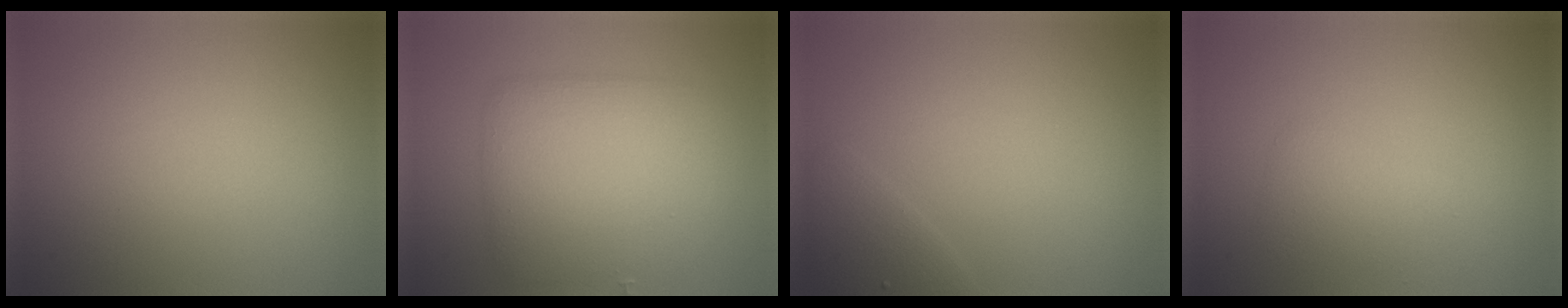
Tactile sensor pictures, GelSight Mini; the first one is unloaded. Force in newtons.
{"total": 6.2, "press": 6.2, "slide": 0.1}
{"total": 1.6, "press": 1.6, "slide": 0.1}
{"total": 1.9, "press": 1.9, "slide": 0.1}